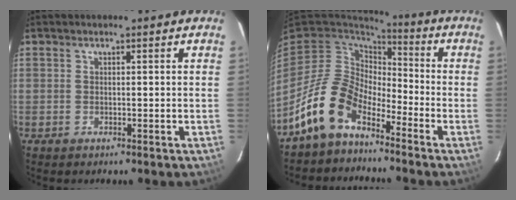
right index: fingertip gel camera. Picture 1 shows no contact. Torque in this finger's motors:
{"motor_torque": [0.68, -0.68, 0.84, 0.19]}